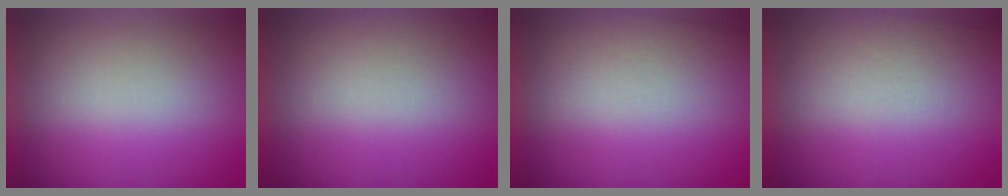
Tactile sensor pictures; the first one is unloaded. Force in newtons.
{"total": 2.0}
{"total": 2.2}
{"total": 3.0}